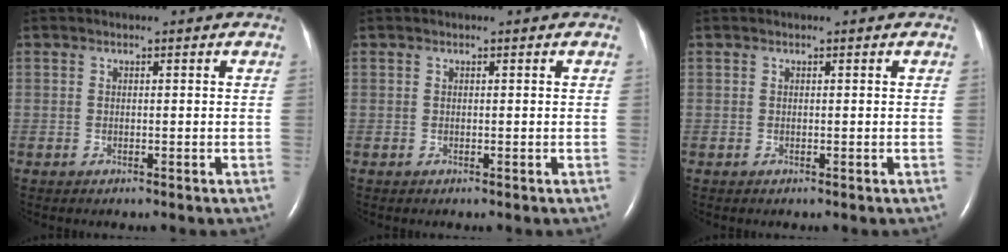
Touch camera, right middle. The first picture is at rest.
{"total": 0.0}
{"total": 0.0}